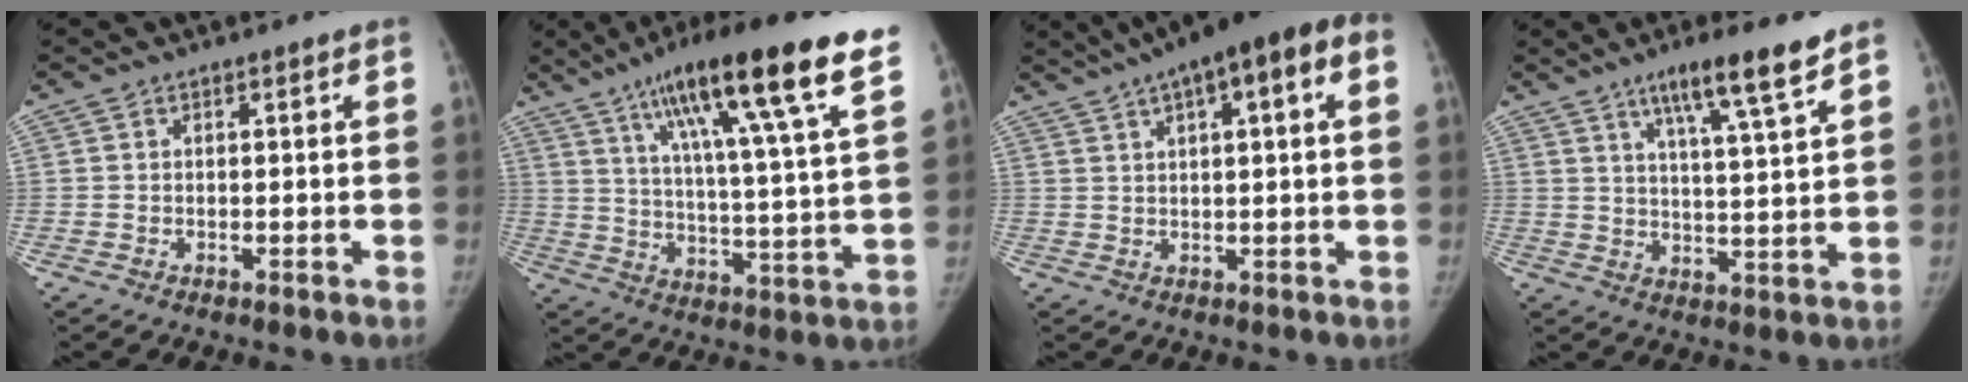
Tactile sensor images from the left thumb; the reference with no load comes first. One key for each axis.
{"total": 23.5, "fx": 14.8, "fy": 1.9, "fz": 18.2, "tx": -0.271, "ty": -0.036, "tz": 0.223}
{"total": 17.1, "fx": 8.0, "fy": 4.8, "fz": 14.3, "tx": -0.221, "ty": 0.041, "tz": 0.117}
{"total": 10.3, "fx": 6.8, "fy": 0.7, "fz": 7.7, "tx": -0.121, "ty": -0.034, "tz": 0.111}